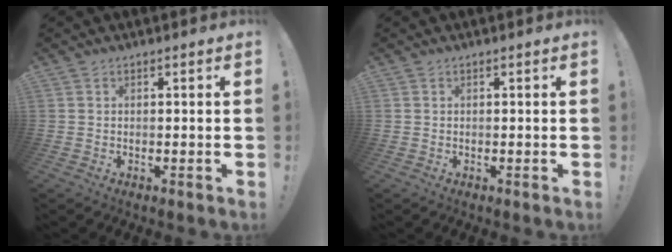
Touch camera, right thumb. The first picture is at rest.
{"total": 0.0}